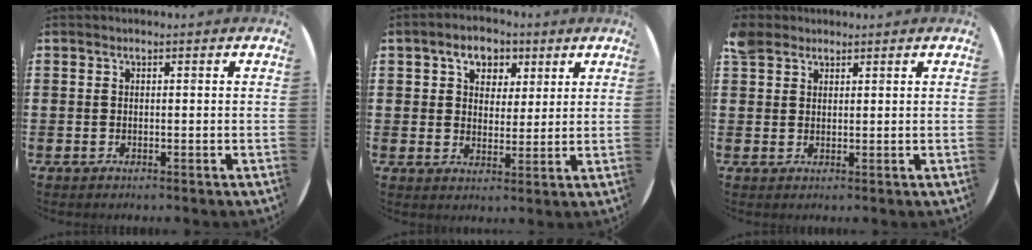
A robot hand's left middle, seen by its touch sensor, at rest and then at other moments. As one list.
[{"total": 5.4, "force": [3.1, 3.8, 2.2], "torque": [-0.037, 0.008, 0.050]}, {"total": 2.6, "force": [2.2, 1.4, 0.5], "torque": [-0.007, 0.003, 0.041]}]